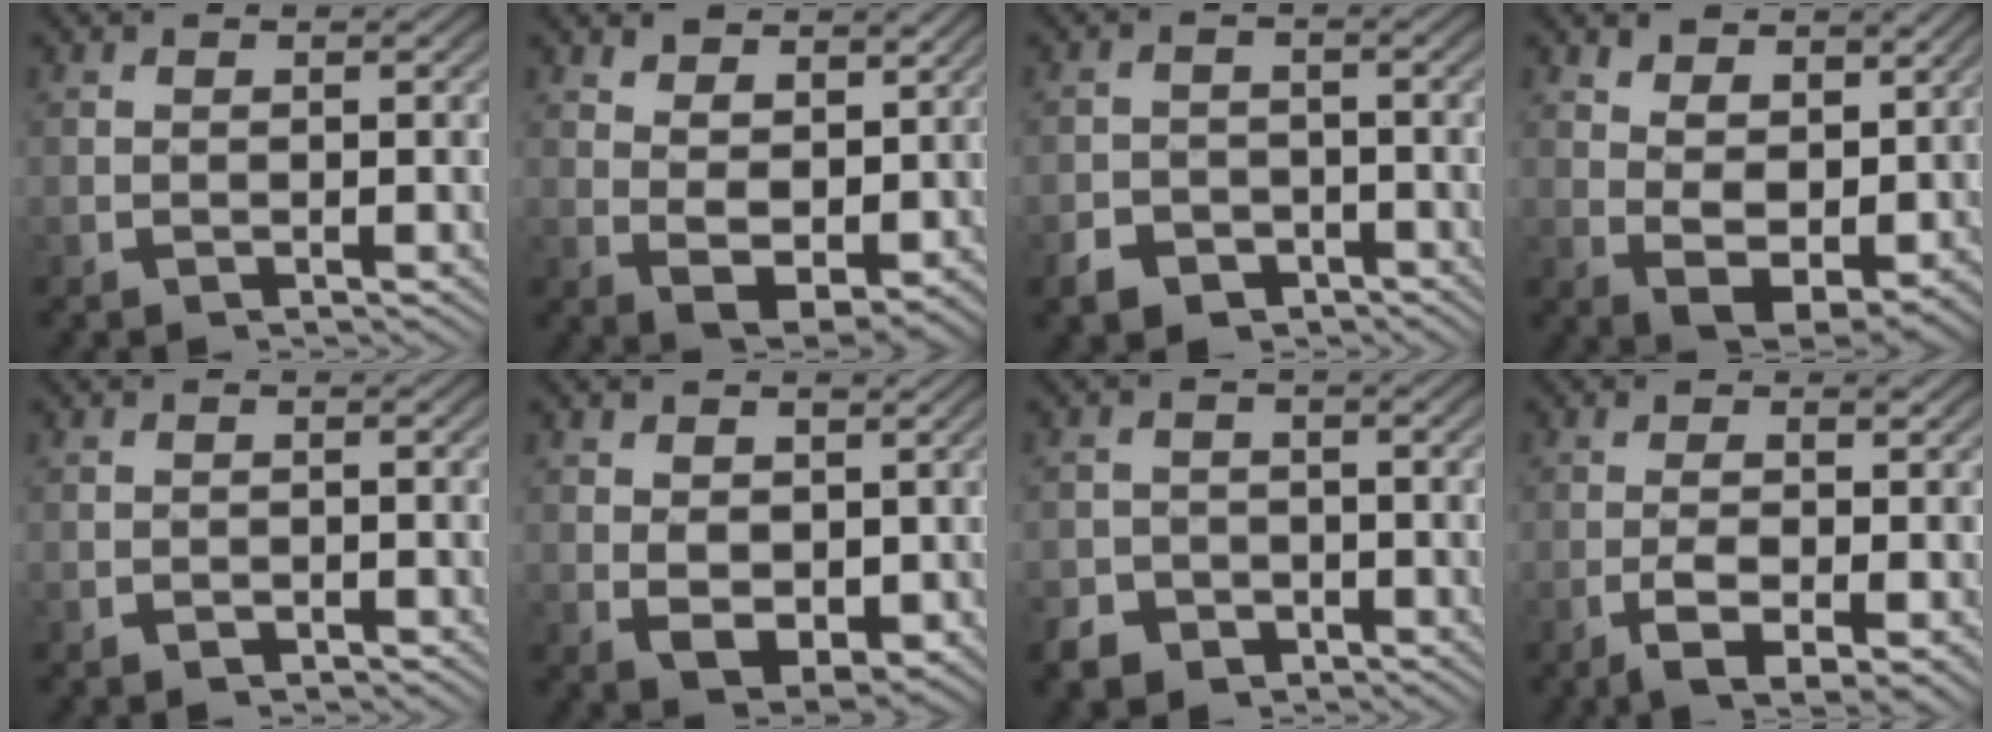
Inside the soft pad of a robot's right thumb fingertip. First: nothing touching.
{"total": 5.3, "force": [1.7, 3.6, 3.5], "torque": [-0.062, -0.021, 0.037]}
{"total": 4.8, "force": [-3.3, 3.2, 1.3], "torque": [-0.015, -0.023, -0.052]}
{"total": 6.6, "force": [1.4, 4.6, 4.5], "torque": [-0.084, -0.029, 0.033]}
{"total": 0.9, "force": [-0.8, 0.4, 0.2], "torque": [-0.006, -0.006, -0.013]}
{"total": 5.6, "force": [0.7, 4.2, 3.7], "torque": [-0.081, -0.035, 0.029]}
{"total": 4.8, "force": [-3.4, 3.1, 1.0], "torque": [-0.008, -0.024, -0.055]}
{"total": 4.9, "force": [-1.7, 2.1, 4.1], "torque": [-0.090, -0.022, -0.019]}